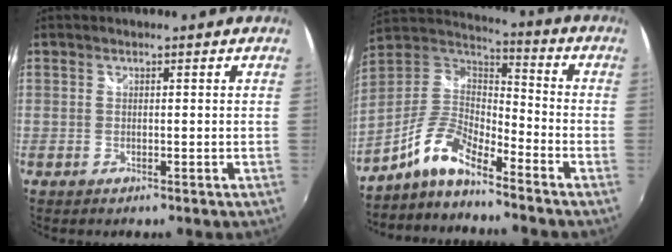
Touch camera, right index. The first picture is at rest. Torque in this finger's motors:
{"motor_torque": [0.60, -0.58, 0.43, 0.12]}